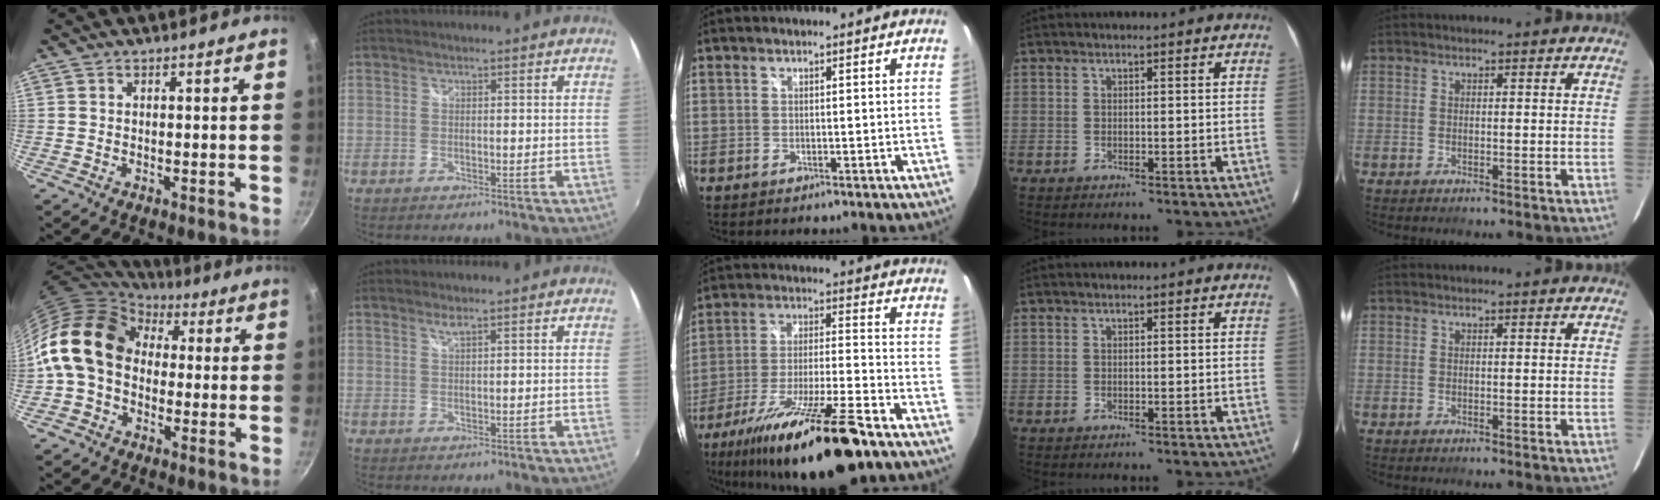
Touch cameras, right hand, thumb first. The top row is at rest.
{"thumb": {"total": 17.2, "force": [1.9, 13.3, 10.7], "torque": [-0.188, 0.037, 0.016]}, "index": {"total": 1.3, "force": [1.0, 0.0, 0.8], "torque": [-0.014, 0.002, 0.017]}, "middle": {"total": 22.4, "force": [-16.1, 3.3, 15.2], "torque": [-0.280, -0.044, -0.264]}}